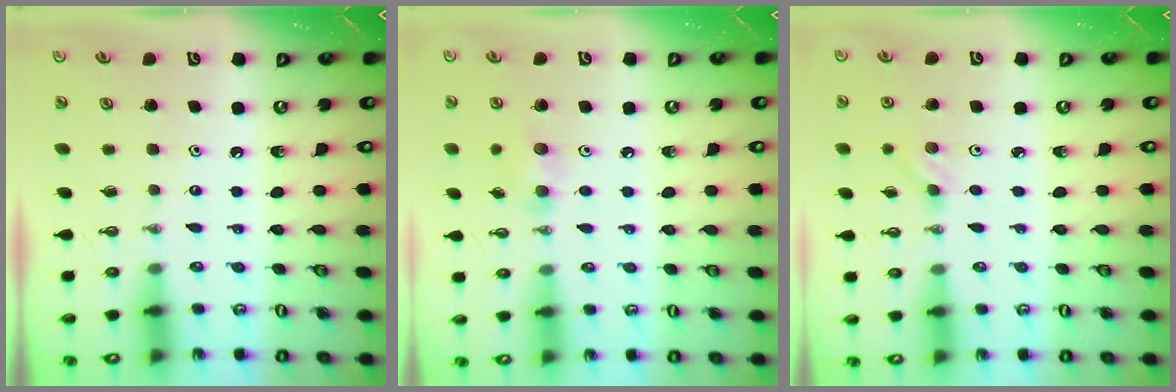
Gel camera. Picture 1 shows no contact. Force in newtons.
{"total": 6.6, "press": 6.5, "slide": 1.4}
{"total": 3.0, "press": 2.6, "slide": 1.5}